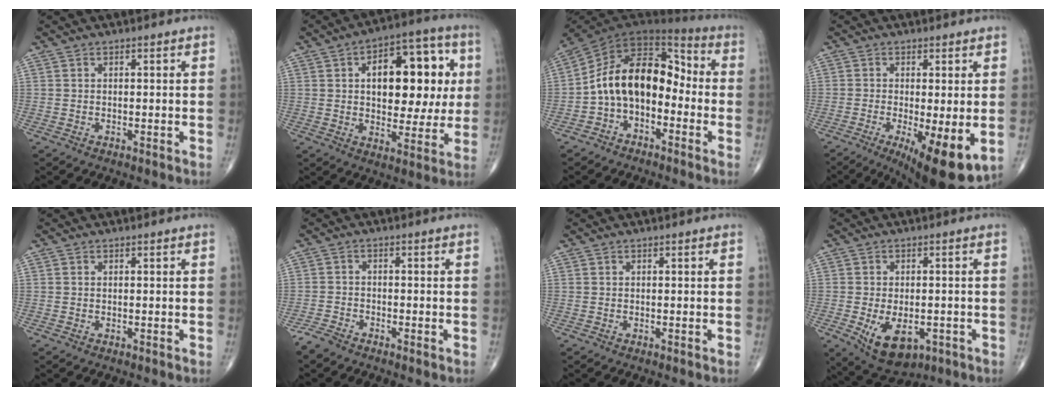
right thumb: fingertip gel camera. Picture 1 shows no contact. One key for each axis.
{"total": 19.3, "fx": 3.5, "fy": 10.6, "fz": 15.7, "tx": -0.174, "ty": 0.016, "tz": 0.050}
{"total": 15.3, "fx": -2.7, "fy": 9.9, "fz": 11.3, "tx": -0.163, "ty": 0.076, "tz": -0.059}
{"total": 12.2, "fx": -3.4, "fy": 3.5, "fz": 11.2, "tx": -0.164, "ty": -0.024, "tz": -0.043}
{"total": 0.0}
{"total": 2.7, "fx": -2.4, "fy": 0.7, "fz": 1.0, "tx": -0.026, "ty": -0.002, "tz": -0.051}
{"total": 0.0}
{"total": 9.9, "fx": -3.3, "fy": 5.9, "fz": 7.3, "tx": -0.104, "ty": 0.000, "tz": -0.036}